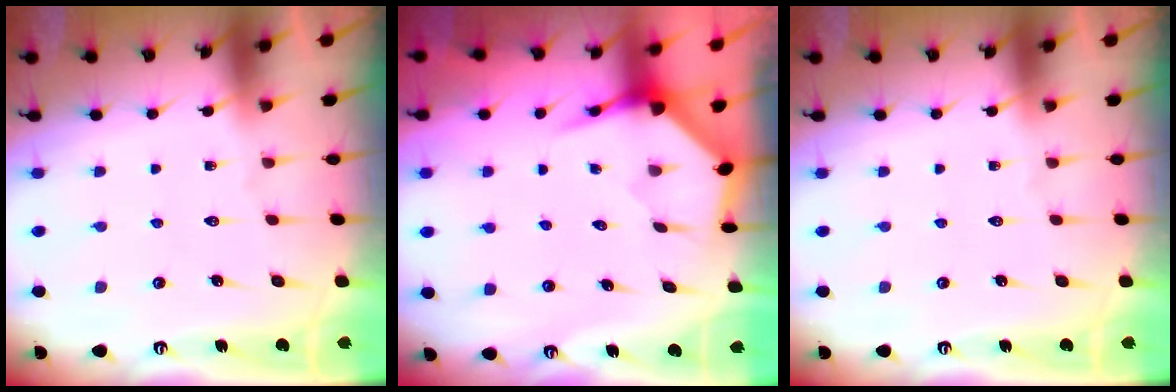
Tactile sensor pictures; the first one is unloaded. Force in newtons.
{"total": 4.0, "press": 4.0, "slide": 0.4}
{"total": 0.0}